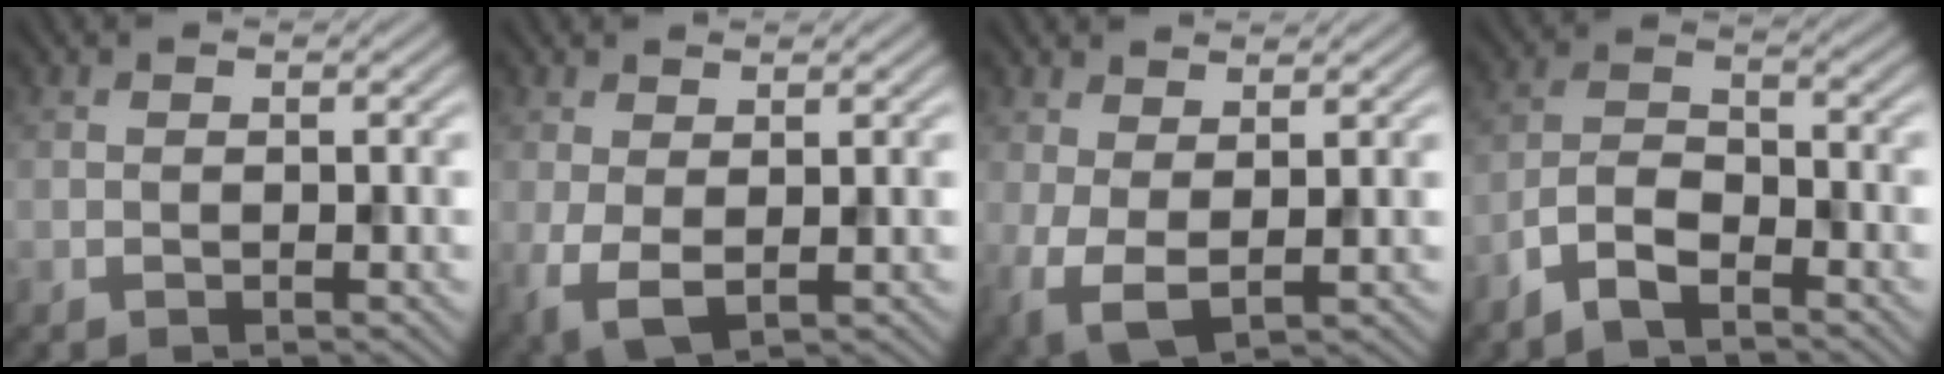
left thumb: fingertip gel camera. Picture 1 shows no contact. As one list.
[{"total": 3.7, "force": [0.4, 1.9, 3.2], "torque": [-0.080, -0.007, 0.009]}, {"total": 4.8, "force": [0.9, 2.3, 4.1], "torque": [-0.101, -0.005, 0.016]}, {"total": 5.1, "force": [-3.8, 1.8, 3.0], "torque": [-0.061, 0.001, -0.086]}]